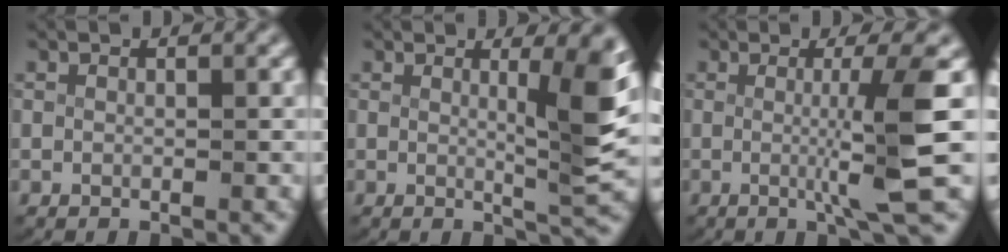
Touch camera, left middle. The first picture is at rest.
{"total": 5.5, "force": [0.9, 0.7, 5.3], "torque": [-0.065, -0.015, 0.019]}
{"total": 5.4, "force": [-0.1, -0.3, 5.4], "torque": [-0.086, -0.007, -0.003]}